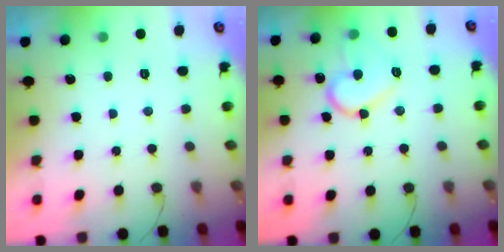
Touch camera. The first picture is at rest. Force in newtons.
{"total": 13.0, "press": 13.0, "slide": 1.1}